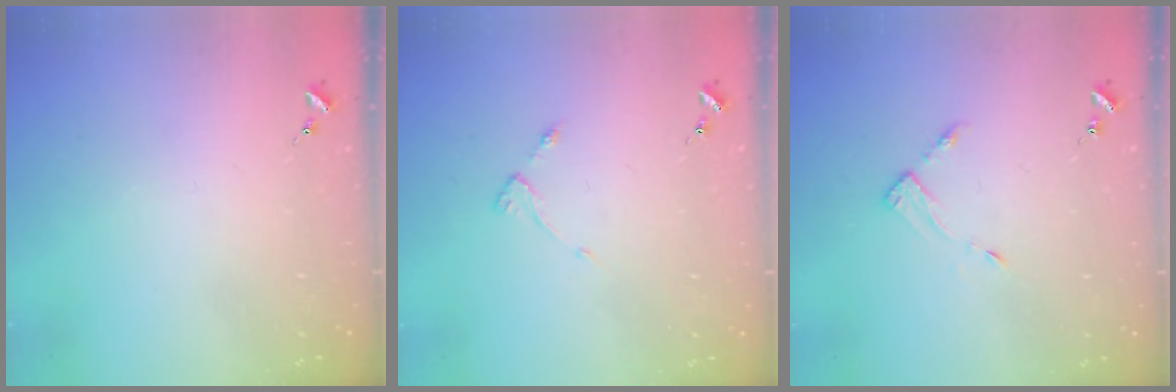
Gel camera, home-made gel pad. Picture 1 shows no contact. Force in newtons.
{"total": 2.8, "press": 2.7, "slide": 0.5}
{"total": 3.5, "press": 3.5, "slide": 0.4}